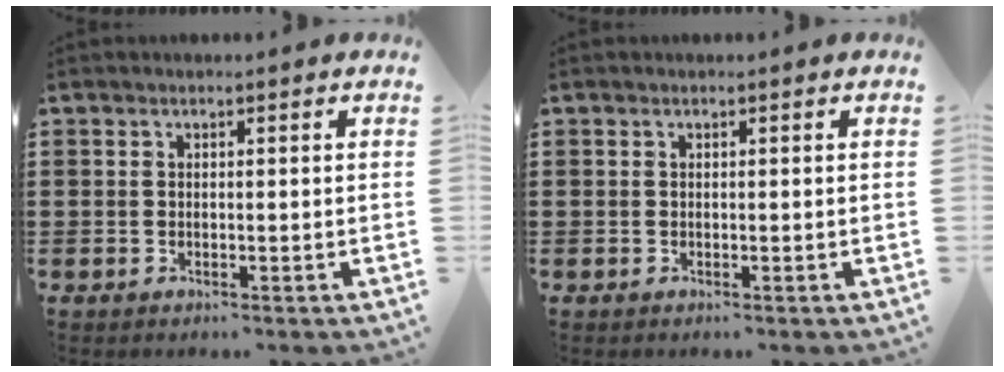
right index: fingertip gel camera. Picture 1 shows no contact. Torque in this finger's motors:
{"motor_torque": [0.57, 0.86, 0.02, 0.00]}